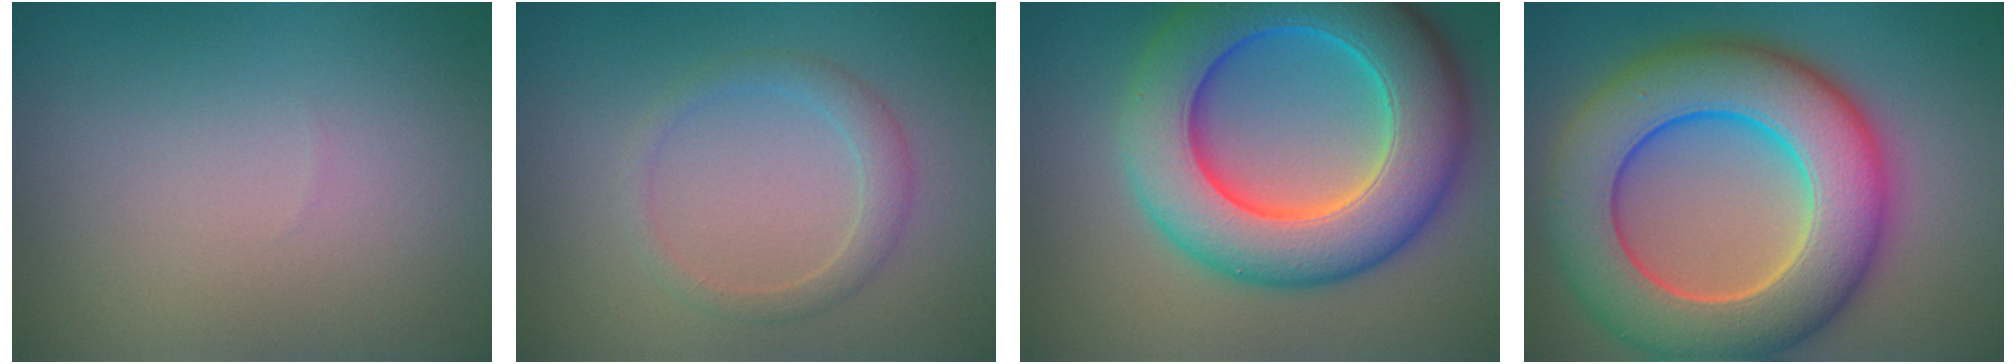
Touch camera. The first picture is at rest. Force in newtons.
{"total": 2.0, "press": 2.0, "slide": 0.1}
{"total": 11.8, "press": 11.8, "slide": 0.2}
{"total": 12.4, "press": 12.4, "slide": 0.8}